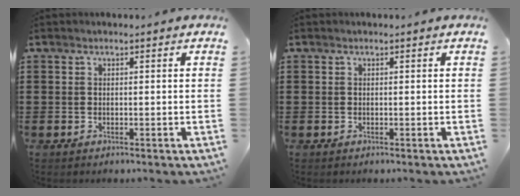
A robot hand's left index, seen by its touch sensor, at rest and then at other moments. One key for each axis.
{"total": 0.0}